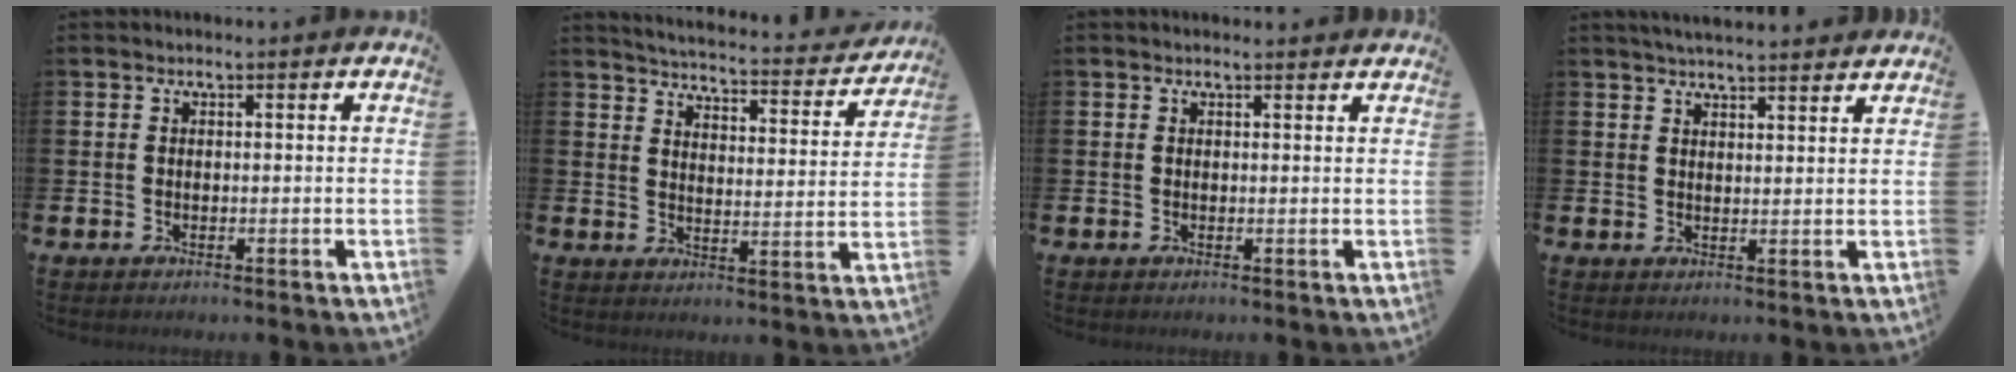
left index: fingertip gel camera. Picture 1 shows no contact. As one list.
[{"total": 4.1, "force": [4.0, 0.3, 0.7], "torque": [-0.032, -0.037, 0.062]}, {"total": 0.6, "force": [0.5, 0.1, 0.1], "torque": [0.006, -0.003, 0.008]}, {"total": 3.4, "force": [3.4, 0.0, 0.5], "torque": [-0.016, -0.014, 0.062]}]